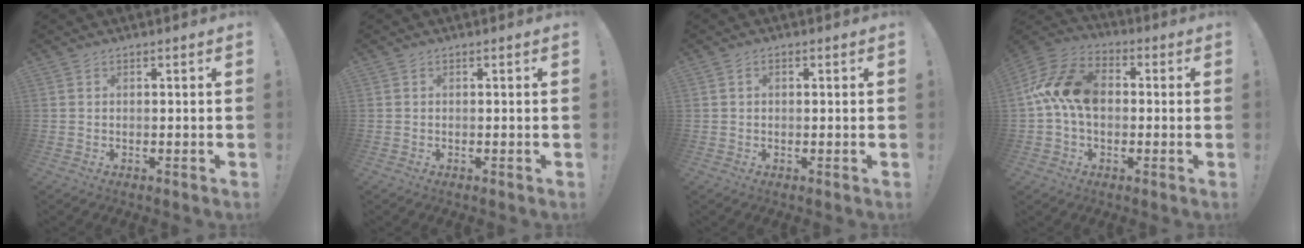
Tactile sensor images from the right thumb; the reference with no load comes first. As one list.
[{"total": 0.0}, {"total": 1.1, "force": [0.0, 0.8, 0.7], "torque": [-0.016, 0.004, 0.001]}, {"total": 16.0, "force": [0.7, 11.0, 11.5], "torque": [-0.211, 0.022, 0.014]}]